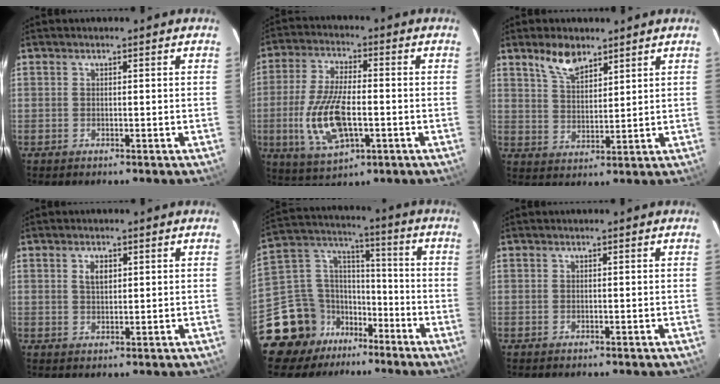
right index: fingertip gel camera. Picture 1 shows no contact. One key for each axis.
{"total": 13.4, "fx": -3.0, "fy": 5.6, "fz": 11.8, "tx": -0.247, "ty": -0.008, "tz": -0.050}
{"total": 6.6, "fx": 4.8, "fy": 2.8, "fz": 3.4, "tx": -0.059, "ty": 0.004, "tz": 0.094}
{"total": 2.7, "fx": 1.0, "fy": 1.5, "fz": 2.0, "tx": -0.033, "ty": 0.004, "tz": 0.019}
{"total": 15.1, "fx": -10.9, "fy": 9.9, "fz": 3.6, "tx": -0.105, "ty": 0.060, "tz": -0.183}
{"total": 0.0}